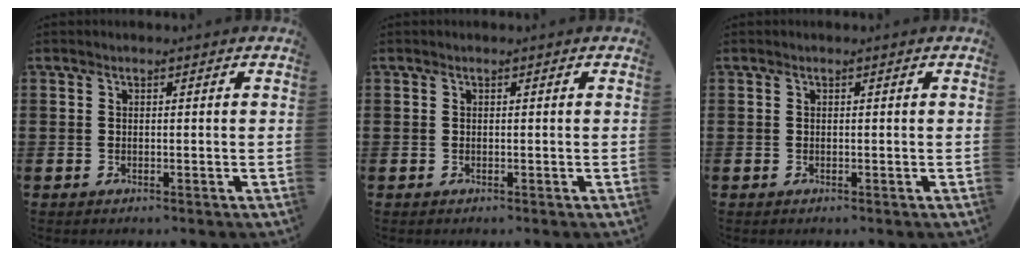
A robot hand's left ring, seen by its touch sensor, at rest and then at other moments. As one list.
[{"total": 0.0}, {"total": 0.0}]